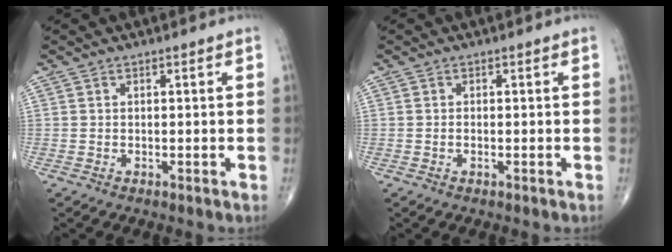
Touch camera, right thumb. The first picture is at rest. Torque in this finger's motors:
{"motor_torque": [-0.04, -0.21, -0.07, -0.20, -0.06]}